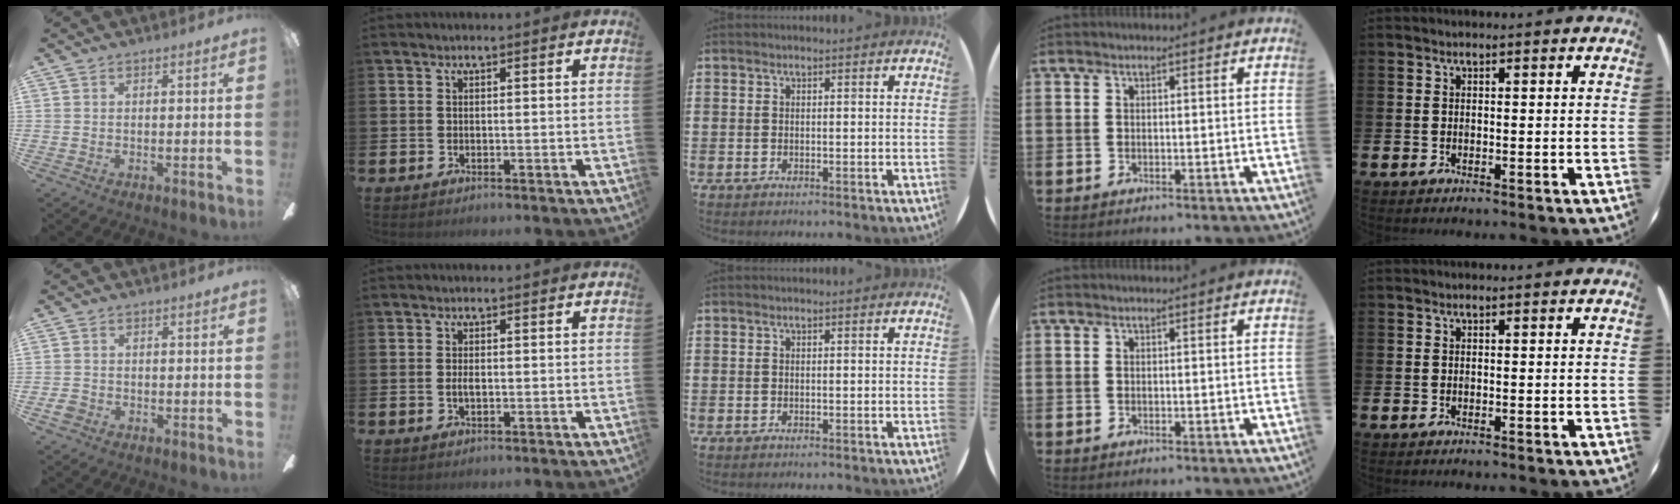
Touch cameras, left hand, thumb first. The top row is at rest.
{"thumb": {"total": 2.4, "force": [-1.1, 1.8, 1.2], "torque": [-0.025, 0.006, -0.022]}, "index": {"total": 1.0, "force": [-0.1, 0.5, 0.9], "torque": [-0.018, 0.004, -0.003]}}